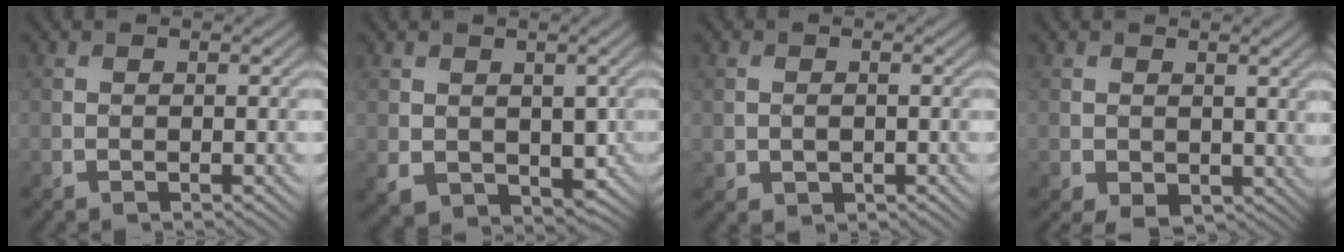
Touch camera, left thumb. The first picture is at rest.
{"total": 5.6, "force": [-0.1, 4.7, 3.0], "torque": [-0.074, -0.034, 0.013]}
{"total": 1.8, "force": [-0.4, 1.5, 0.9], "torque": [-0.018, -0.004, -0.006]}
{"total": 3.5, "force": [-0.8, 2.6, 2.2], "torque": [-0.045, -0.020, -0.013]}